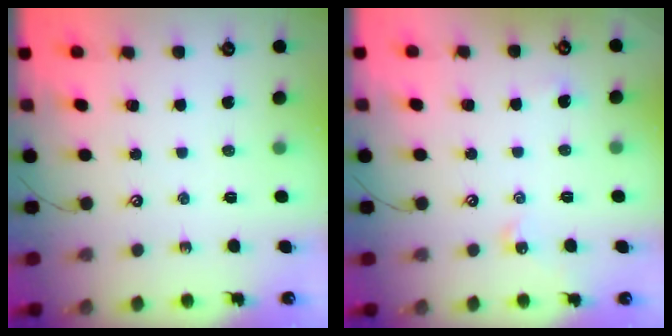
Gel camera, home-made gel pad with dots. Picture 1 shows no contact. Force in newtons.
{"total": 3.2, "press": 3.1, "slide": 0.5}